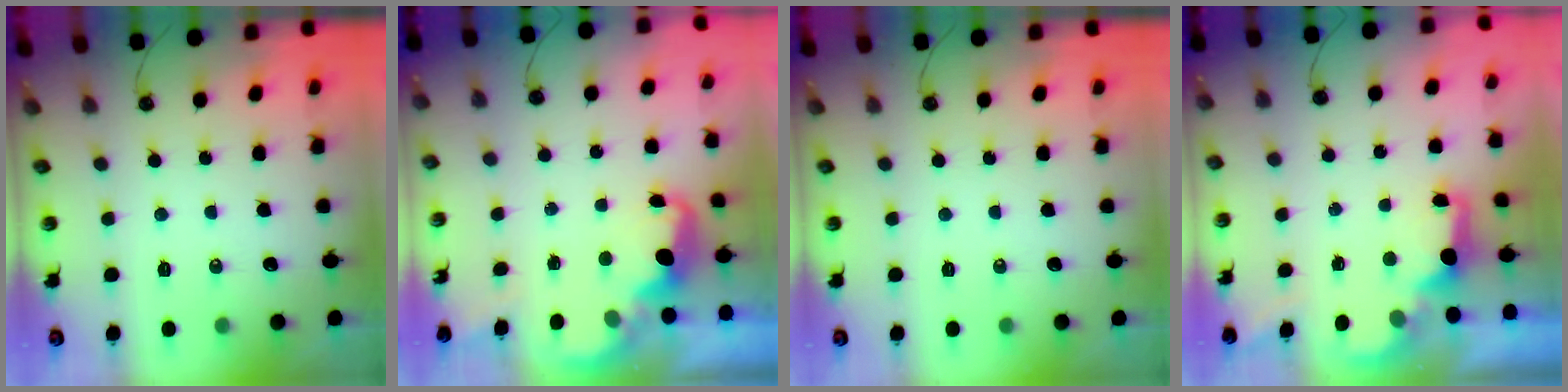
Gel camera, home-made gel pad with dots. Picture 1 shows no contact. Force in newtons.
{"total": 2.4, "press": 2.3, "slide": 0.7}
{"total": 0.0}
{"total": 2.0, "press": 1.9, "slide": 0.8}